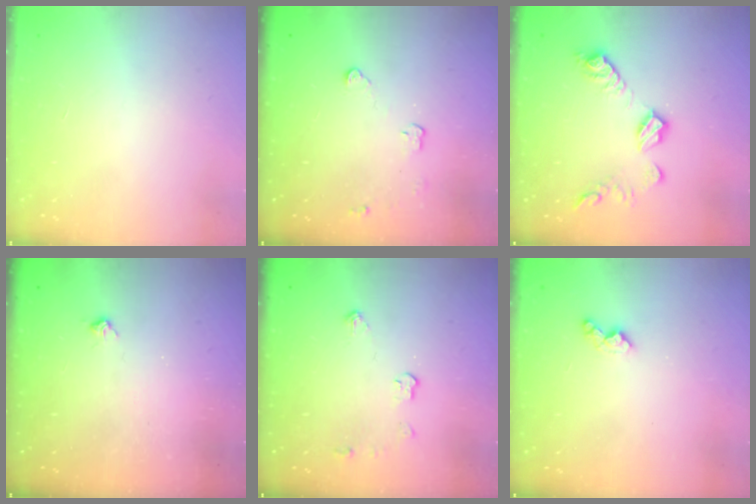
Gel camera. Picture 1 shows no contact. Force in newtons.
{"total": 3.0, "press": 3.0, "slide": 0.4}
{"total": 11.0, "press": 11.0, "slide": 0.3}
{"total": 3.4, "press": 3.3, "slide": 0.7}
{"total": 3.9, "press": 3.9, "slide": 0.4}
{"total": 5.9, "press": 5.9, "slide": 0.6}